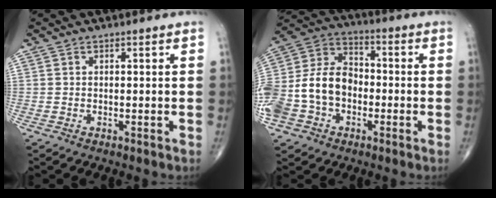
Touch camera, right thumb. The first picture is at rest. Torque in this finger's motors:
{"motor_torque": [2.37, 2.13, 1.12, -0.93, 0.21]}